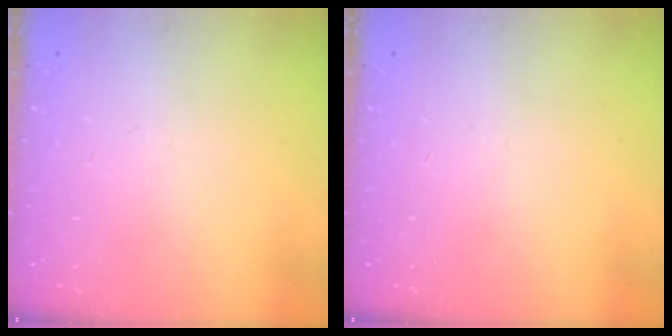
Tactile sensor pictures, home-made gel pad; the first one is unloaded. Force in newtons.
{"total": 0.0}